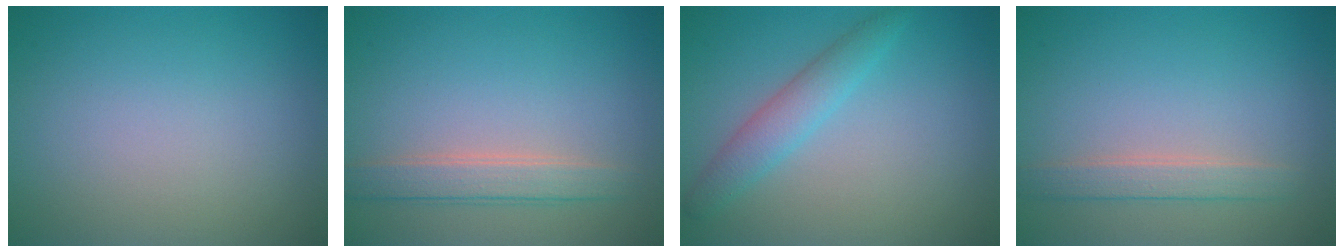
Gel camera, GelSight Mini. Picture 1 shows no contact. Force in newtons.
{"total": 2.6, "press": 2.6, "slide": 0.2}
{"total": 2.7, "press": 2.7, "slide": 0.1}
{"total": 2.0, "press": 2.0, "slide": 0.2}